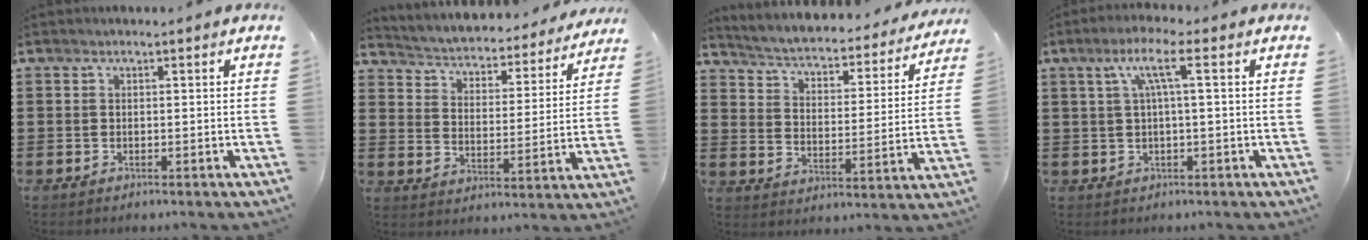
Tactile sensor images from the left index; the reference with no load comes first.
{"total": 2.7, "force": [2.6, 0.5, 0.4], "torque": [-0.028, -0.030, 0.033]}
{"total": 2.9, "force": [2.5, 0.4, 1.2], "torque": [-0.042, -0.028, 0.031]}
{"total": 5.2, "force": [1.3, 0.3, 5.0], "torque": [-0.100, 0.004, 0.018]}